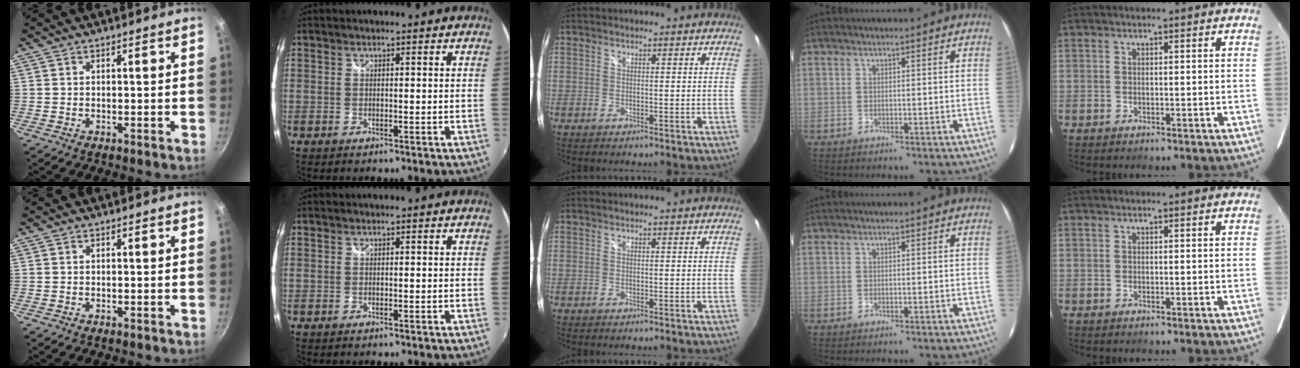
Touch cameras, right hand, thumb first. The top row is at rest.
{}